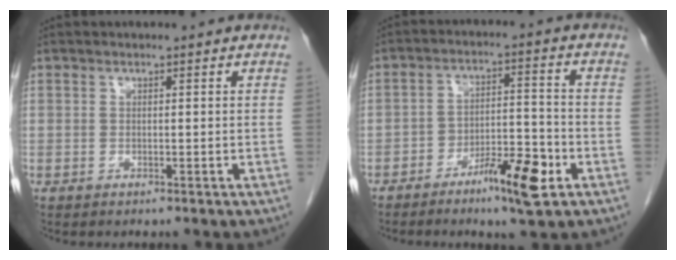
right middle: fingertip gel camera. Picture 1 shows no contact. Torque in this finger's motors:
{"motor_torque": [0.18, -0.41, 0.27, 0.02]}